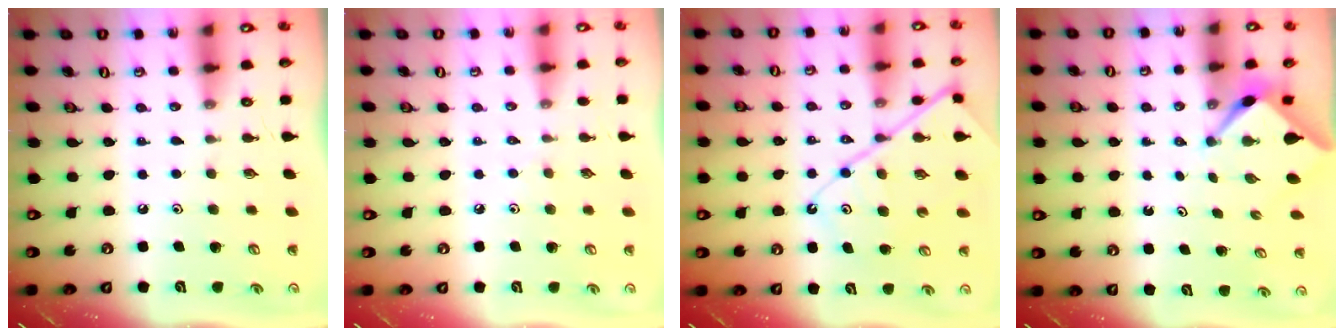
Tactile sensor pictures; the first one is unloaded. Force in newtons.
{"total": 2.6, "press": 2.5, "slide": 0.6}
{"total": 11.5, "press": 11.4, "slide": 1.3}
{"total": 2.4, "press": 2.4, "slide": 0.3}